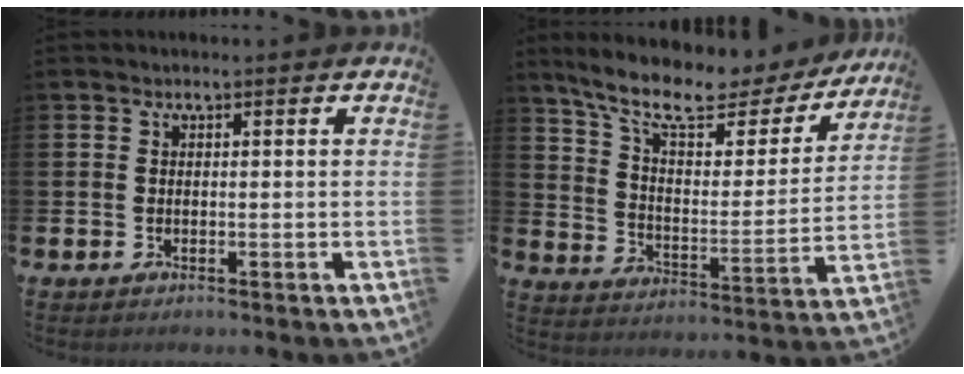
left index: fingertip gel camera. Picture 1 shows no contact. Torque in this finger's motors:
{"motor_torque": [1.79, -0.35, 0.31, 0.21]}